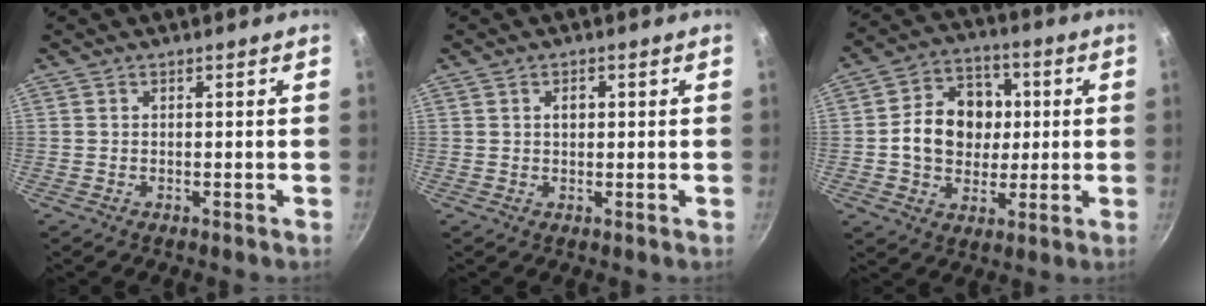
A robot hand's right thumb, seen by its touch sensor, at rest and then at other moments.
{"total": 1.9, "force": [0.4, 1.3, 1.3], "torque": [-0.013, 0.003, 0.006]}
{"total": 14.1, "force": [0.8, 11.4, 8.2], "torque": [-0.095, 0.018, 0.007]}